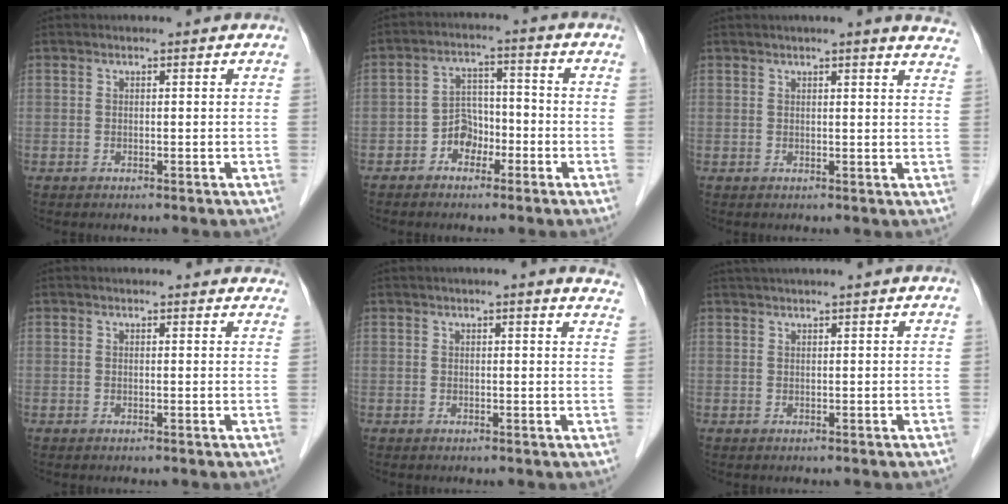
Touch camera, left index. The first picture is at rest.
{"total": 4.9, "force": [-2.5, 3.4, 2.4], "torque": [-0.038, 0.019, -0.047]}
{"total": 9.4, "force": [8.3, 0.2, 4.4], "torque": [-0.044, -0.007, 0.071]}
{"total": 9.6, "force": [9.1, 1.9, 2.5], "torque": [-0.013, 0.016, 0.086]}
{"total": 8.4, "force": [7.4, 0.2, 4.0], "torque": [-0.040, -0.003, 0.061]}
{"total": 6.0, "force": [5.2, -1.0, 2.7], "torque": [-0.034, 0.031, 0.074]}